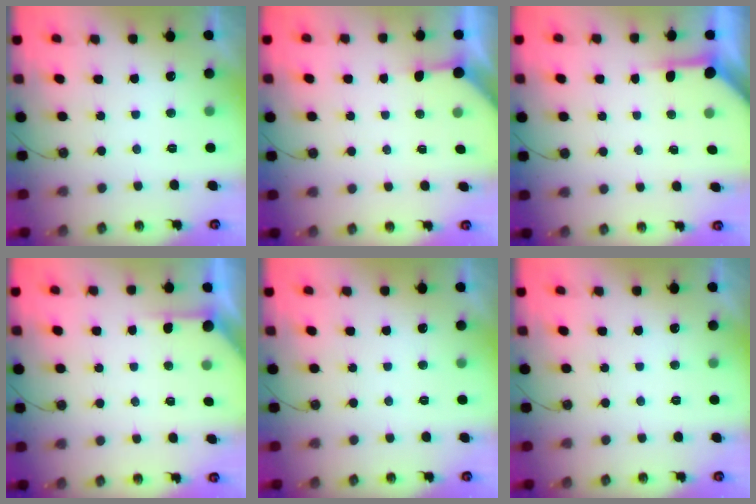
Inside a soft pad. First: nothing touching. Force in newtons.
{"total": 2.7, "press": 2.7, "slide": 0.4}
{"total": 3.9, "press": 3.9, "slide": 0.4}
{"total": 2.4, "press": 2.4, "slide": 0.3}
{"total": 0.0}
{"total": 0.0}